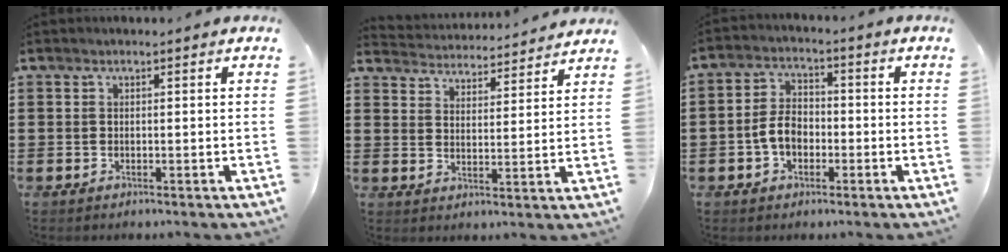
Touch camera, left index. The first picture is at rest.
{"total": 4.2, "force": [4.2, -0.1, -0.3], "torque": [-0.016, -0.033, 0.072]}
{"total": 5.4, "force": [-1.5, 3.5, 3.8], "torque": [-0.091, 0.003, -0.034]}